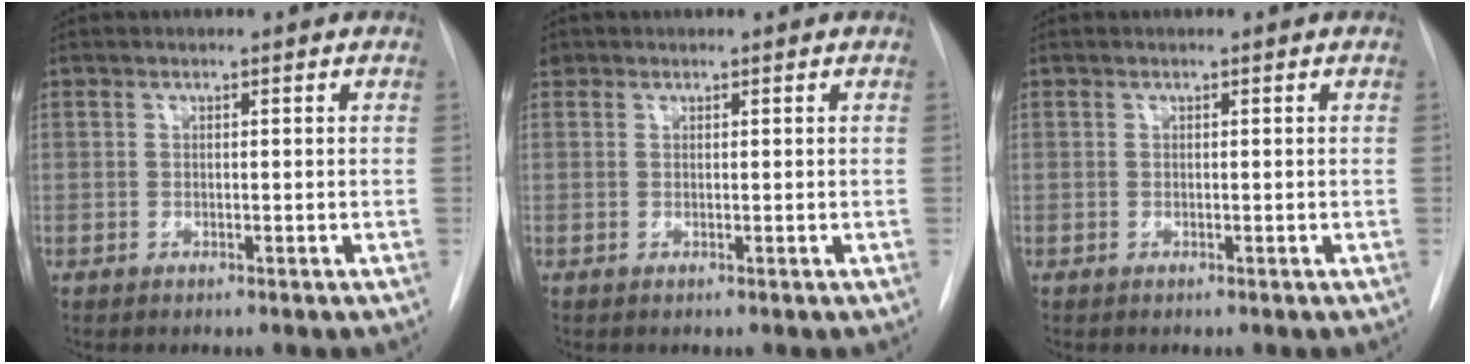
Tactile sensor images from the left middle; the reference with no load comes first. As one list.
[{"total": 0.8, "force": [0.5, 0.6, 0.0], "torque": [0.003, 0.011, 0.008]}, {"total": 0.0}]